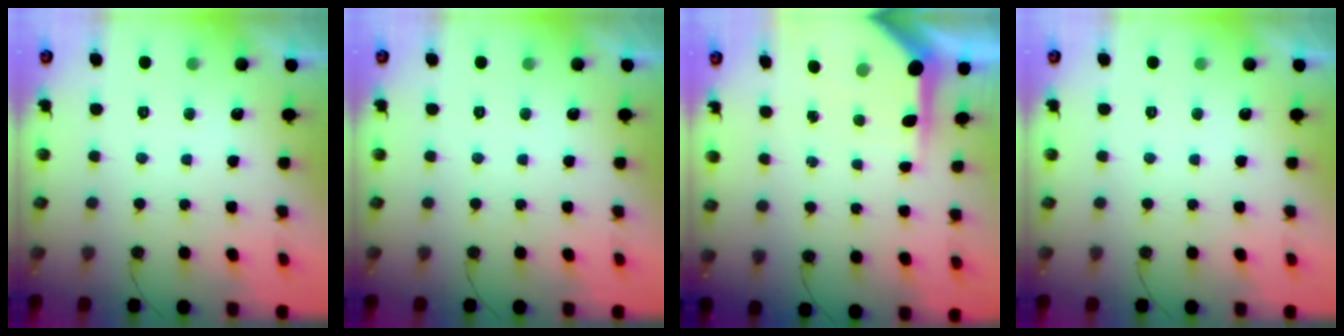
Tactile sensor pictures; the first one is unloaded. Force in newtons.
{"total": 0.0}
{"total": 7.8, "press": 7.8, "slide": 0.7}
{"total": 0.0}